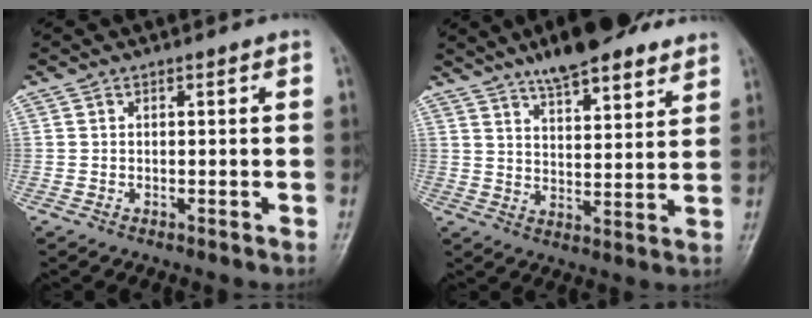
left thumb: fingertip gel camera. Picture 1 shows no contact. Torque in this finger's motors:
{"motor_torque": [3.79, 1.24, 1.30, -1.48, 0.10]}